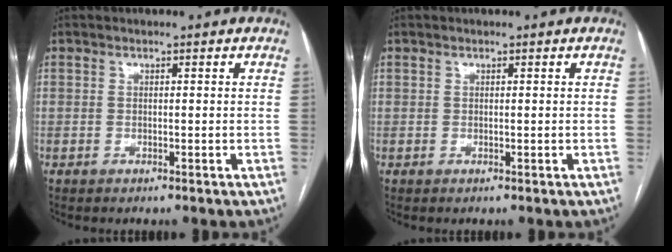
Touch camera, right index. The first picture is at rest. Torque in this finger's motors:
{"motor_torque": [0.01, 0.00, 0.00, 0.00]}